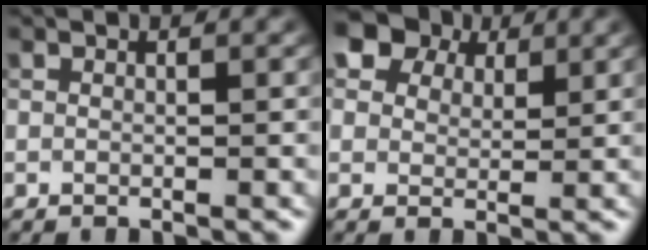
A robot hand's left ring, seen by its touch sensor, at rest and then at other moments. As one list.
[{"total": 8.3, "force": [5.6, 5.3, 3.3], "torque": [-0.086, 0.012, 0.091]}]